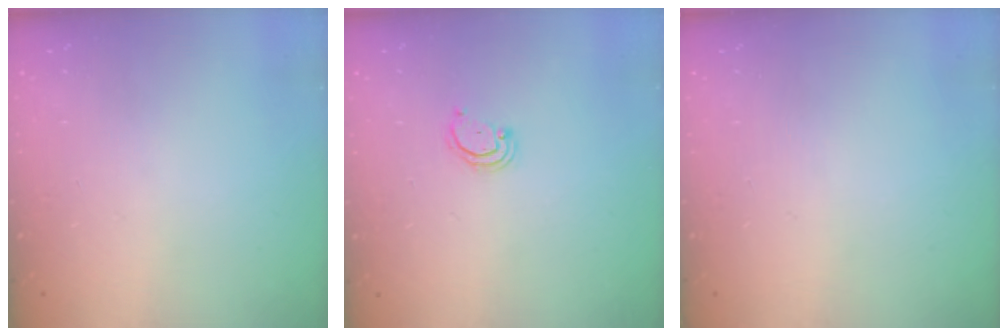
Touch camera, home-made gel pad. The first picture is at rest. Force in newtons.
{"total": 2.4, "press": 2.4, "slide": 0.2}
{"total": 0.0}